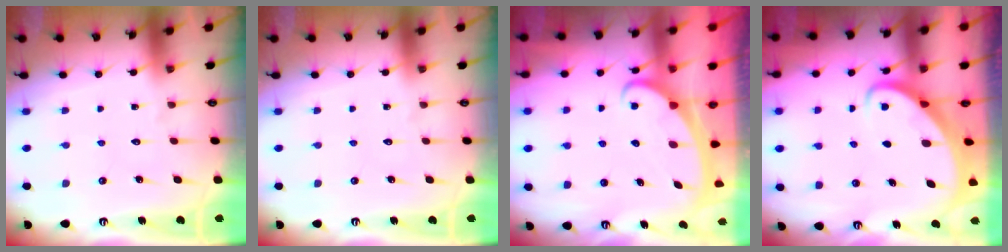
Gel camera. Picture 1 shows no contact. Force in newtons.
{"total": 0.0}
{"total": 2.3, "press": 2.3, "slide": 0.3}
{"total": 2.8, "press": 2.8, "slide": 0.4}